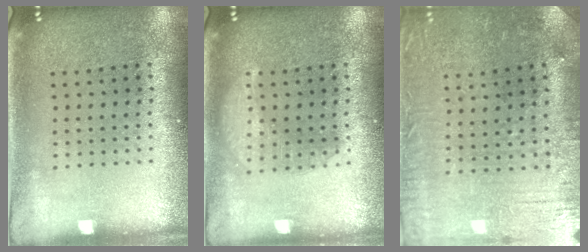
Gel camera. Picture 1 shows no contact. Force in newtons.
{"total": 2.2, "press": 2.2, "slide": 0.3}
{"total": 0.9, "press": 0.7, "slide": 0.5}